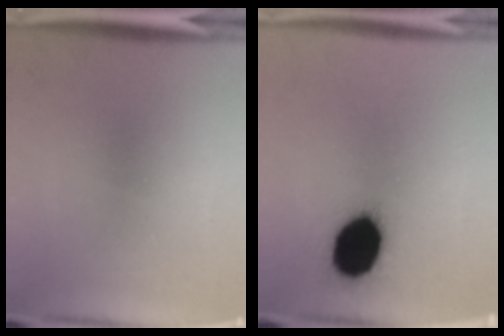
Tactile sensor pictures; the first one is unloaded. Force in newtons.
{"total": 19.8}